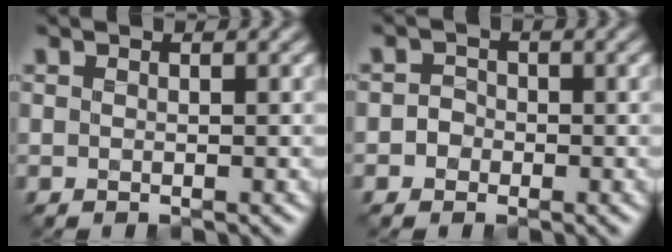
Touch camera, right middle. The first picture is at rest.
{"total": 1.7, "force": [-0.5, 1.5, 0.5], "torque": [0.014, 0.005, -0.021]}